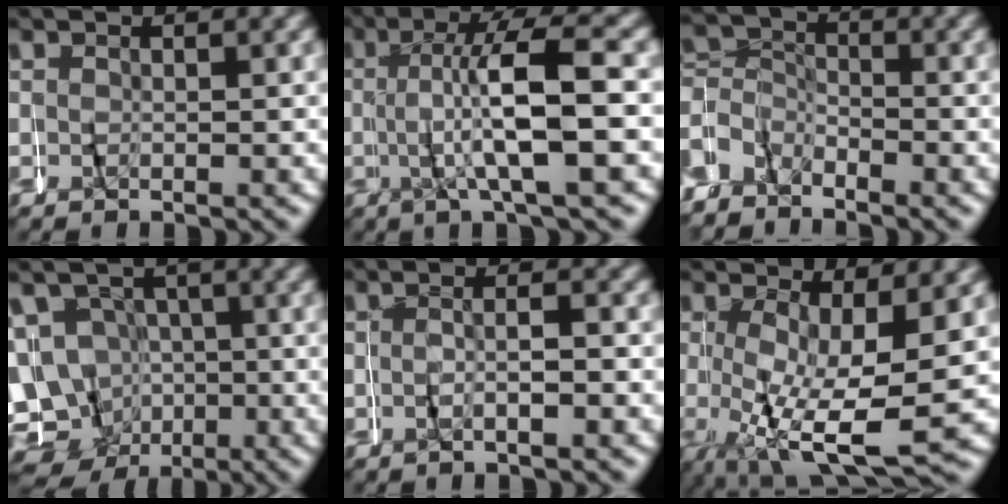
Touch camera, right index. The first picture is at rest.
{"total": 5.7, "force": [-0.6, 0.1, 5.7], "torque": [-0.104, 0.012, -0.011]}
{"total": 5.2, "force": [-2.5, 4.3, 1.3], "torque": [-0.030, -0.011, -0.047]}
{"total": 12.9, "force": [-3.2, 11.7, 4.3], "torque": [-0.105, -0.059, -0.047]}
{"total": 1.8, "force": [-1.3, -0.1, 1.1], "torque": [-0.015, 0.007, -0.028]}
{"total": 8.8, "force": [-1.1, 2.9, 8.2], "torque": [-0.151, -0.034, 0.001]}